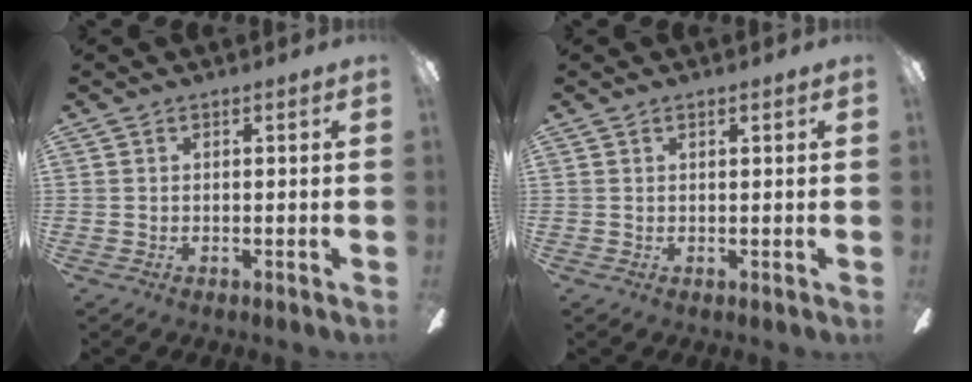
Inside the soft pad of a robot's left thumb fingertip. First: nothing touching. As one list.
[{"total": 1.0, "force": [0.7, 0.4, 0.7], "torque": [-0.007, -0.001, 0.010]}]